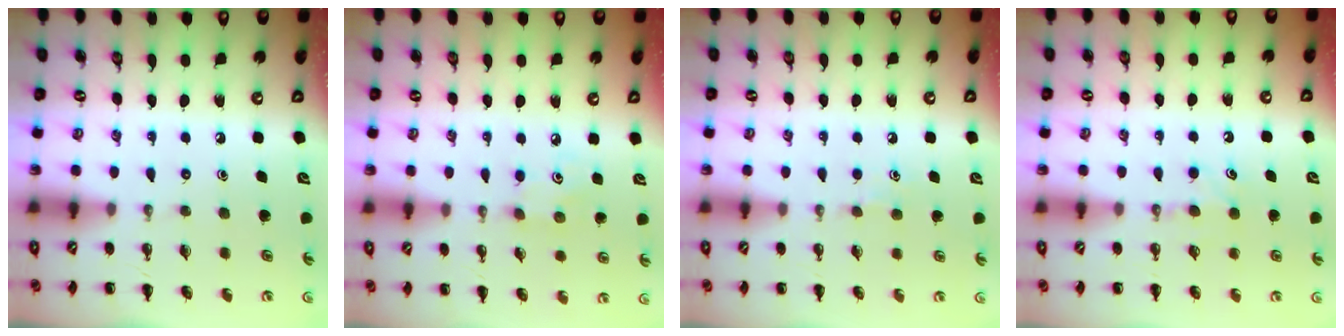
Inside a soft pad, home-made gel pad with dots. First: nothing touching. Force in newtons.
{"total": 2.9, "press": 2.8, "slide": 0.8}
{"total": 3.6, "press": 3.3, "slide": 1.4}
{"total": 4.6, "press": 4.4, "slide": 1.2}